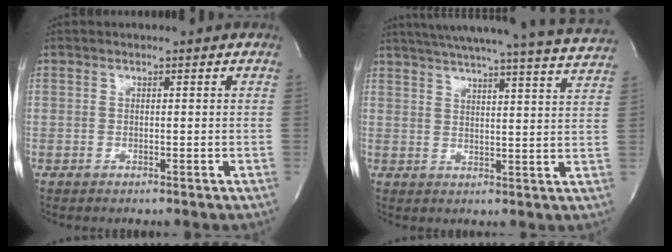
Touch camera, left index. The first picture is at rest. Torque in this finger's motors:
{"motor_torque": [-0.29, -0.18, 0.28, 0.11]}